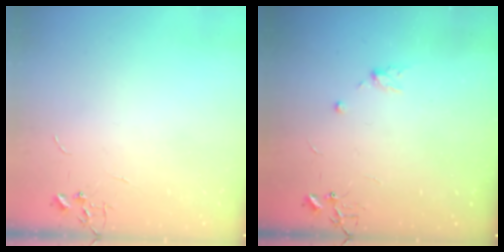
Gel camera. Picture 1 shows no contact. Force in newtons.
{"total": 5.0, "press": 4.6, "slide": 1.8}